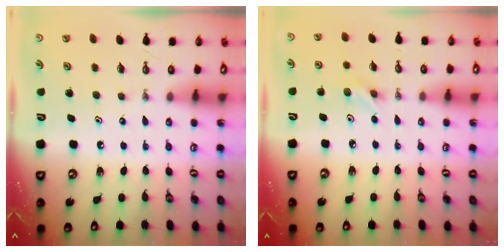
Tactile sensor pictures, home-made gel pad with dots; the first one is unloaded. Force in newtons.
{"total": 4.1, "press": 4.0, "slide": 1.1}